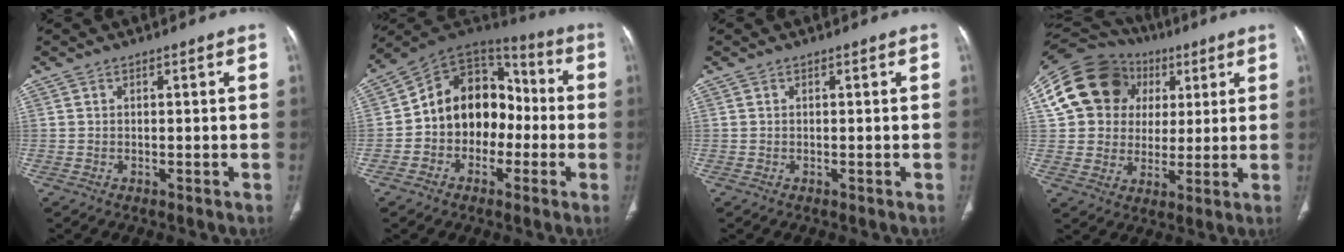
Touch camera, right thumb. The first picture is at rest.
{"total": 15.5, "force": [-2.2, 12.0, 9.6], "torque": [-0.101, 0.055, -0.049]}
{"total": 0.0}
{"total": 19.5, "force": [5.8, 16.7, 8.3], "torque": [-0.128, 0.033, 0.103]}